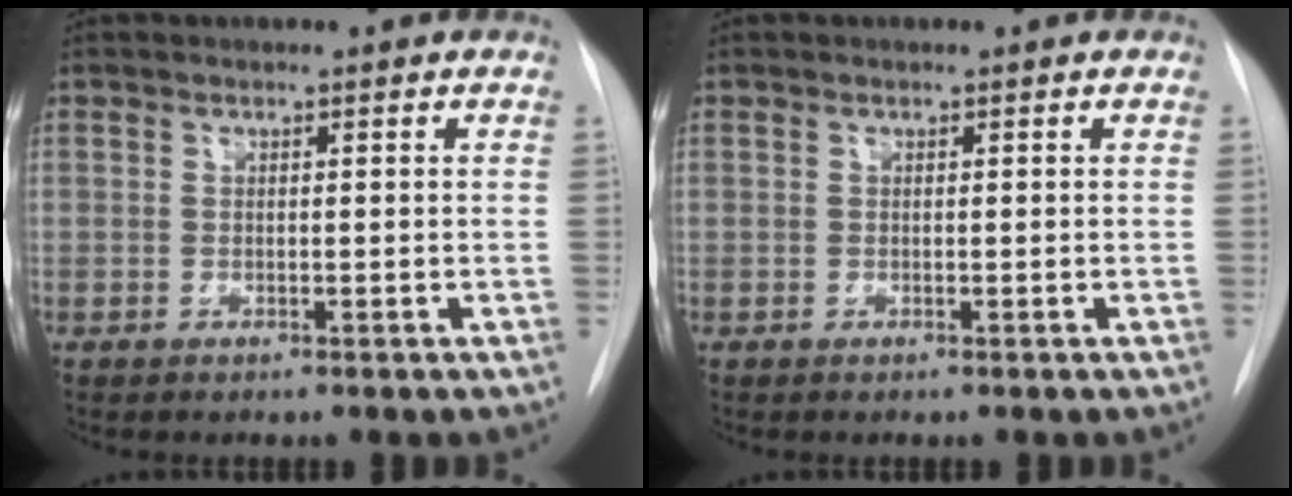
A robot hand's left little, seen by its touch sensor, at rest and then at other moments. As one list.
[{"total": 0.0}]